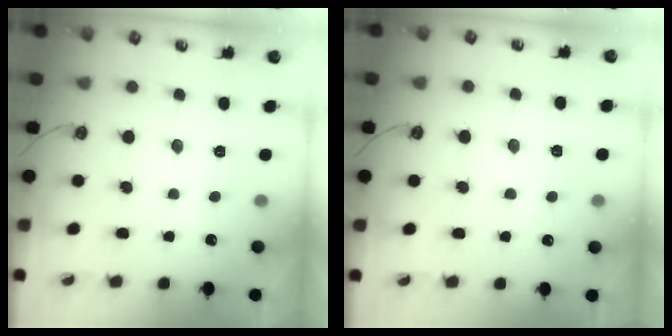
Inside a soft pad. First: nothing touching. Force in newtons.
{"total": 0.0}